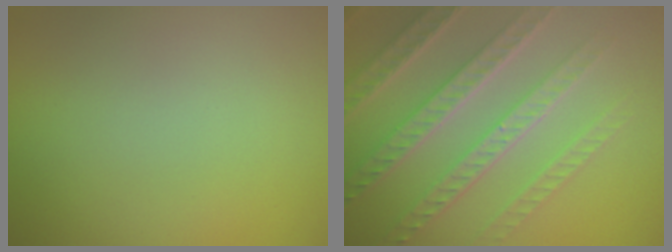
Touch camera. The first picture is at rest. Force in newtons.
{"total": 7.2, "press": 5.5, "slide": 4.6}